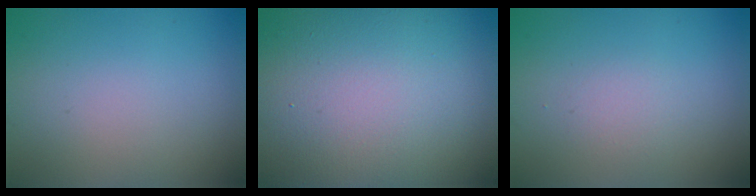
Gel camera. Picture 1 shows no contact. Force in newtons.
{"total": 27.3, "press": 27.3, "slide": 1.3}
{"total": 1.1, "press": 1.1, "slide": 0.0}